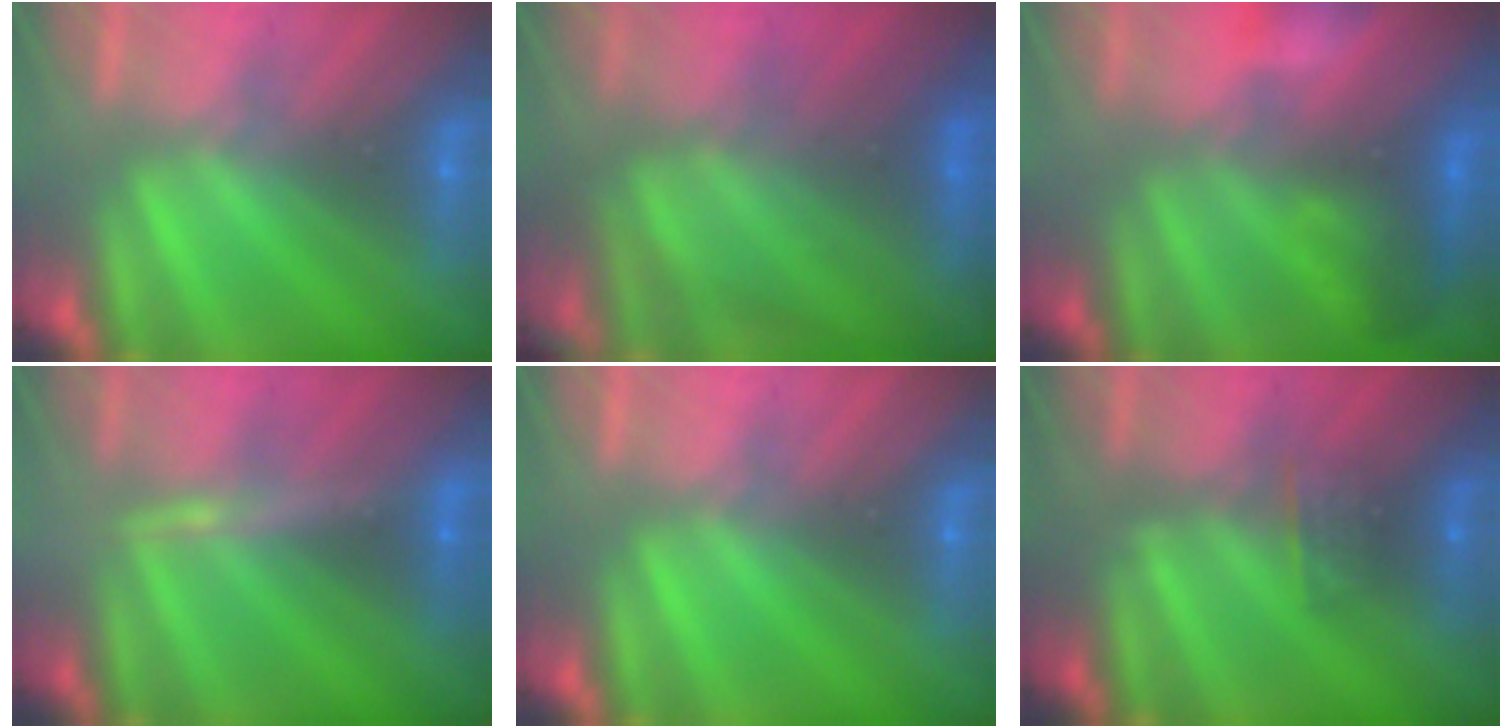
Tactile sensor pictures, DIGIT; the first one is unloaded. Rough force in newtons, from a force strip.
{"total": 7.7}
{"total": 6.5}
{"total": 3.3}
{"total": 0.0}
{"total": 2.6}